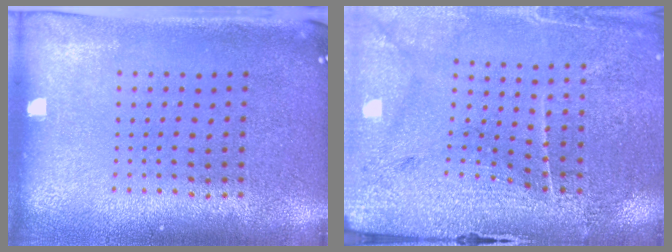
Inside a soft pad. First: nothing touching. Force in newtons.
{"total": 3.3, "press": 3.3, "slide": 0.1}